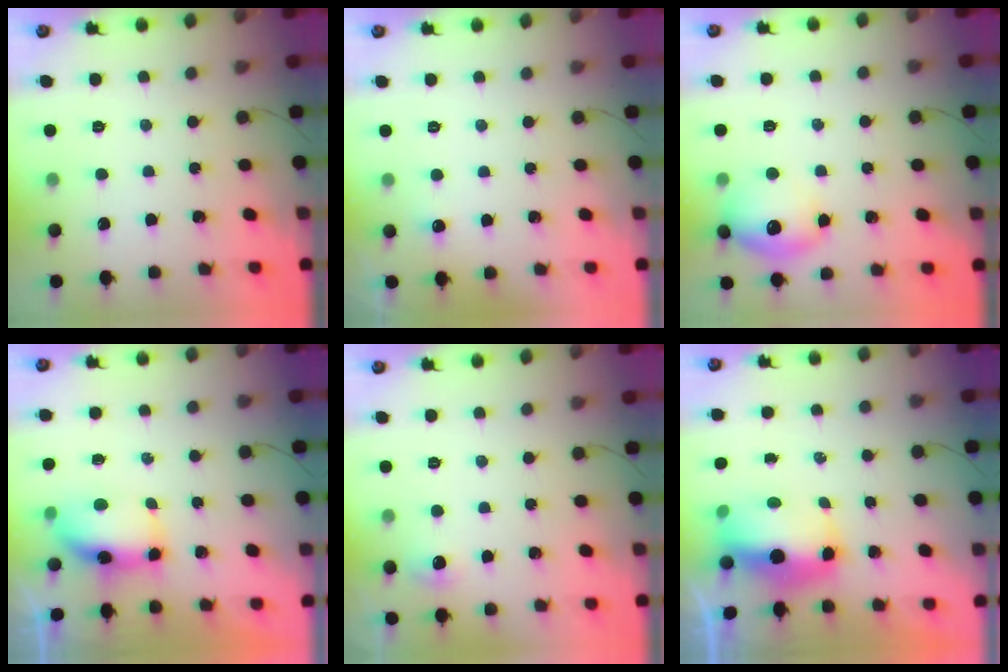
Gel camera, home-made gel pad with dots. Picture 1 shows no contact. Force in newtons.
{"total": 3.7, "press": 3.5, "slide": 1.2}
{"total": 13.7, "press": 13.7, "slide": 0.9}
{"total": 7.4, "press": 7.3, "slide": 1.1}
{"total": 7.5, "press": 4.5, "slide": 6.1}
{"total": 9.2, "press": 9.1, "slide": 1.0}